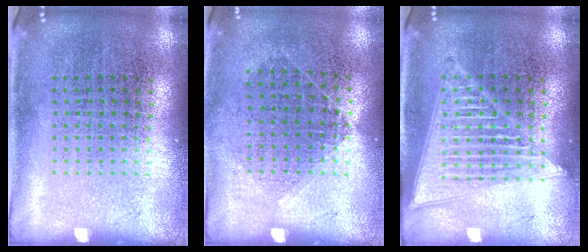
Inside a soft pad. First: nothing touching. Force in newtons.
{"total": 1.0, "press": 0.9, "slide": 0.5}
{"total": 2.9, "press": 2.9, "slide": 0.3}